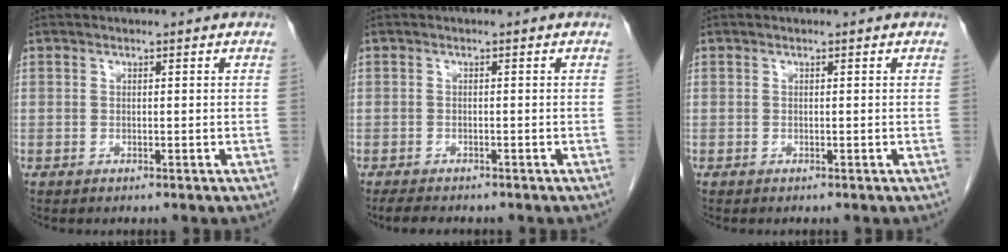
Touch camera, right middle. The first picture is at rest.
{"total": 3.0, "force": [-2.5, 0.9, 1.3], "torque": [-0.026, -0.008, -0.037]}
{"total": 0.0}